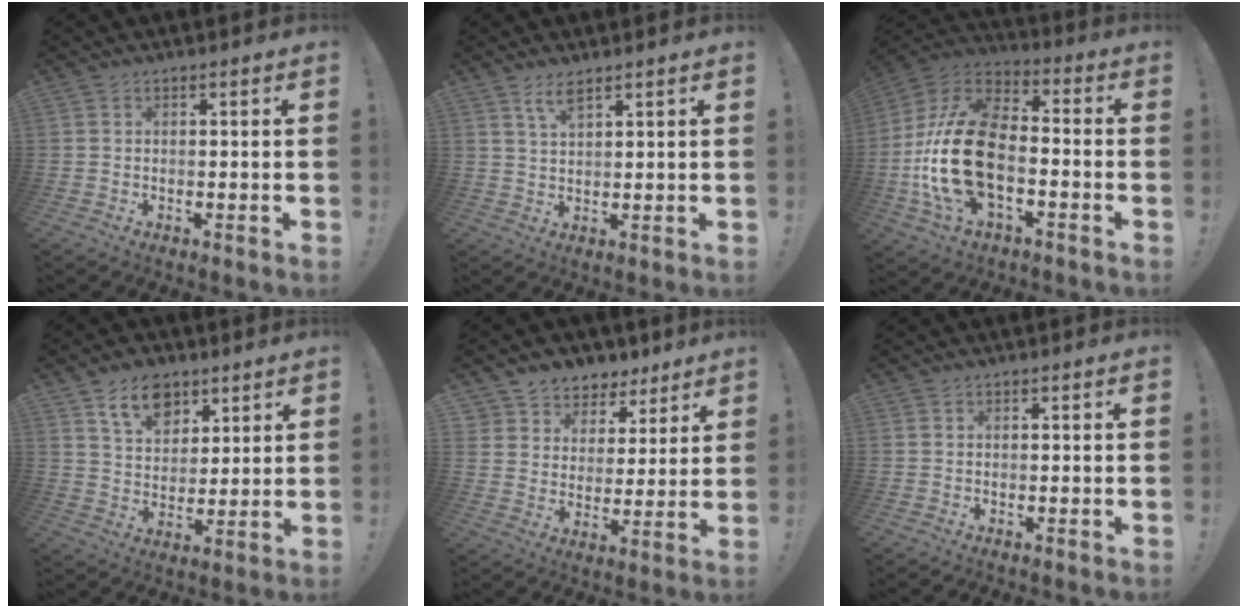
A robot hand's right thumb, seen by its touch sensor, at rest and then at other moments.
{"total": 4.3, "force": [3.1, 0.8, 2.9], "torque": [-0.055, -0.011, 0.055]}
{"total": 23.5, "force": [-4.6, 13.6, 18.6], "torque": [-0.371, 0.034, -0.065]}
{"total": 11.4, "force": [7.0, 7.5, 4.9], "torque": [-0.070, -0.034, 0.132]}
{"total": 7.0, "force": [4.4, 5.5, 0.2], "torque": [-0.007, -0.045, 0.091]}
{"total": 0.0}